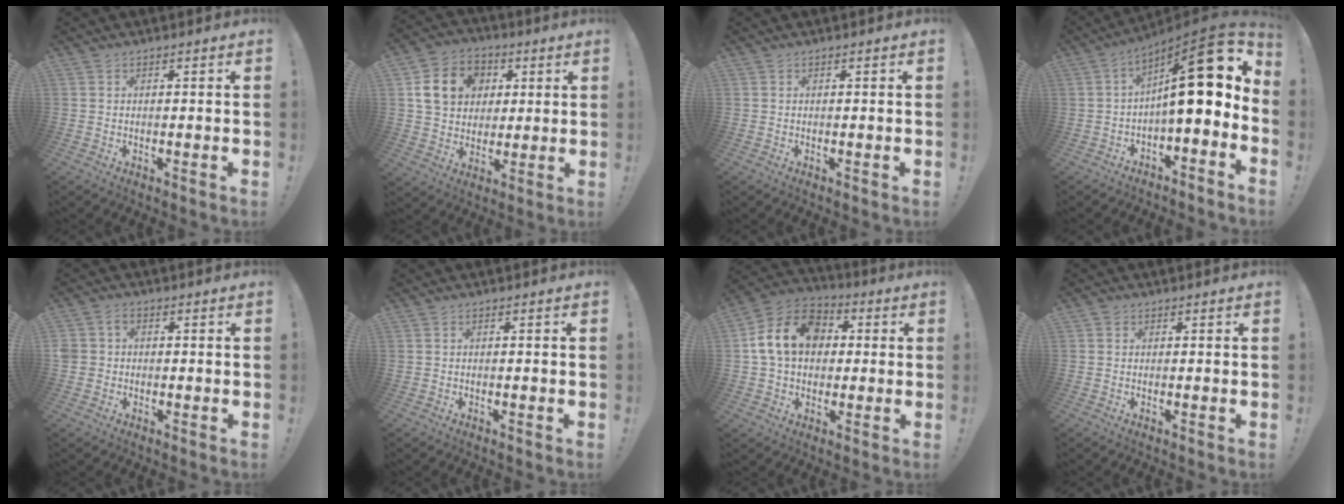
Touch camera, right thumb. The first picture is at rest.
{"total": 13.2, "force": [3.9, 11.0, 6.1], "torque": [-0.090, 0.001, 0.082]}
{"total": 0.0}
{"total": 20.3, "force": [4.4, 5.9, 18.9], "torque": [-0.278, -0.021, 0.073]}
{"total": 3.1, "force": [-0.3, 2.8, 1.3], "torque": [-0.029, 0.010, -0.004]}
{"total": 0.0}
{"total": 16.1, "force": [3.3, 12.3, 9.8], "torque": [-0.162, 0.018, 0.069]}
{"total": 1.0, "force": [0.5, 0.8, -0.3], "torque": [0.012, -0.001, 0.007]}